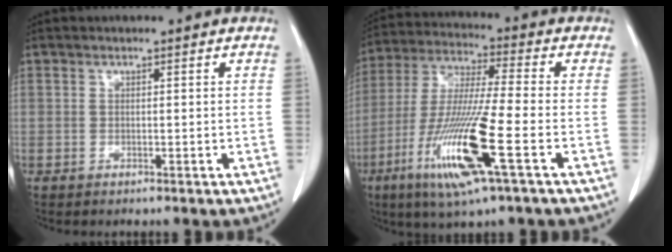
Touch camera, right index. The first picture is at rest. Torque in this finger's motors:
{"motor_torque": [1.38, -0.76, 0.50, 0.15]}